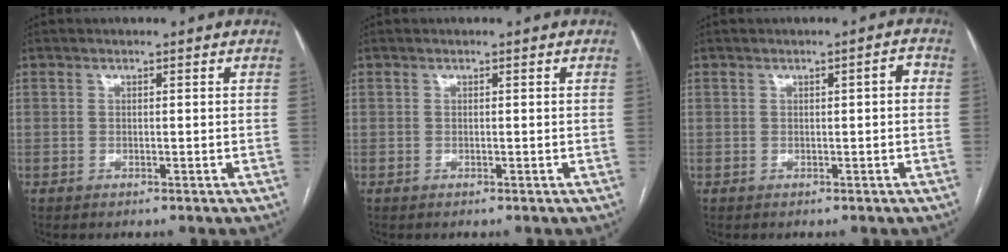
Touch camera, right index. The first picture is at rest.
{"total": 0.0}
{"total": 1.7, "force": [0.2, 0.4, 1.7], "torque": [-0.020, 0.005, 0.002]}